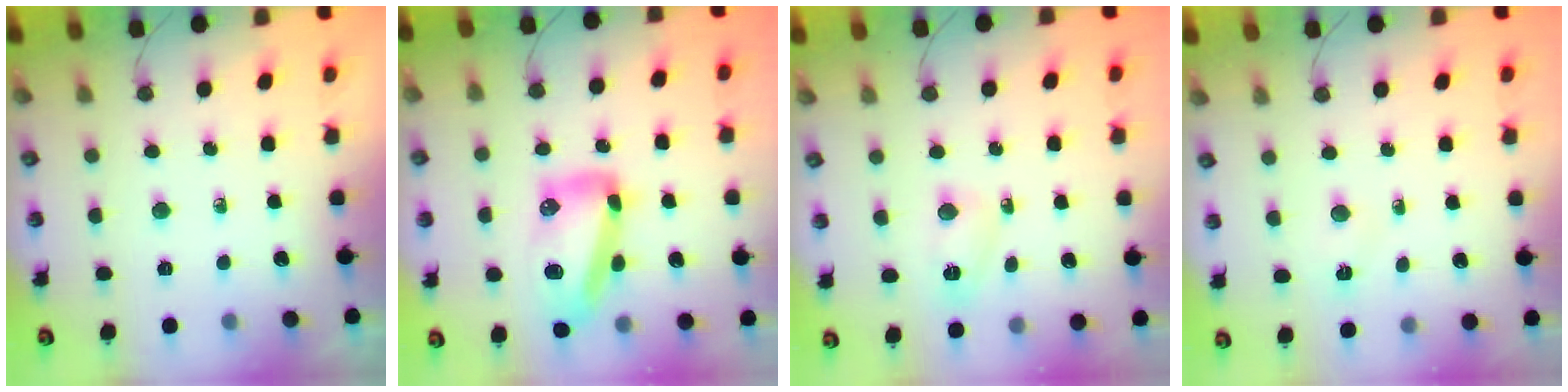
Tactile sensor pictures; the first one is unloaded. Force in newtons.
{"total": 15.4, "press": 15.3, "slide": 1.5}
{"total": 3.5, "press": 3.4, "slide": 1.0}
{"total": 2.7, "press": 1.1, "slide": 2.5}